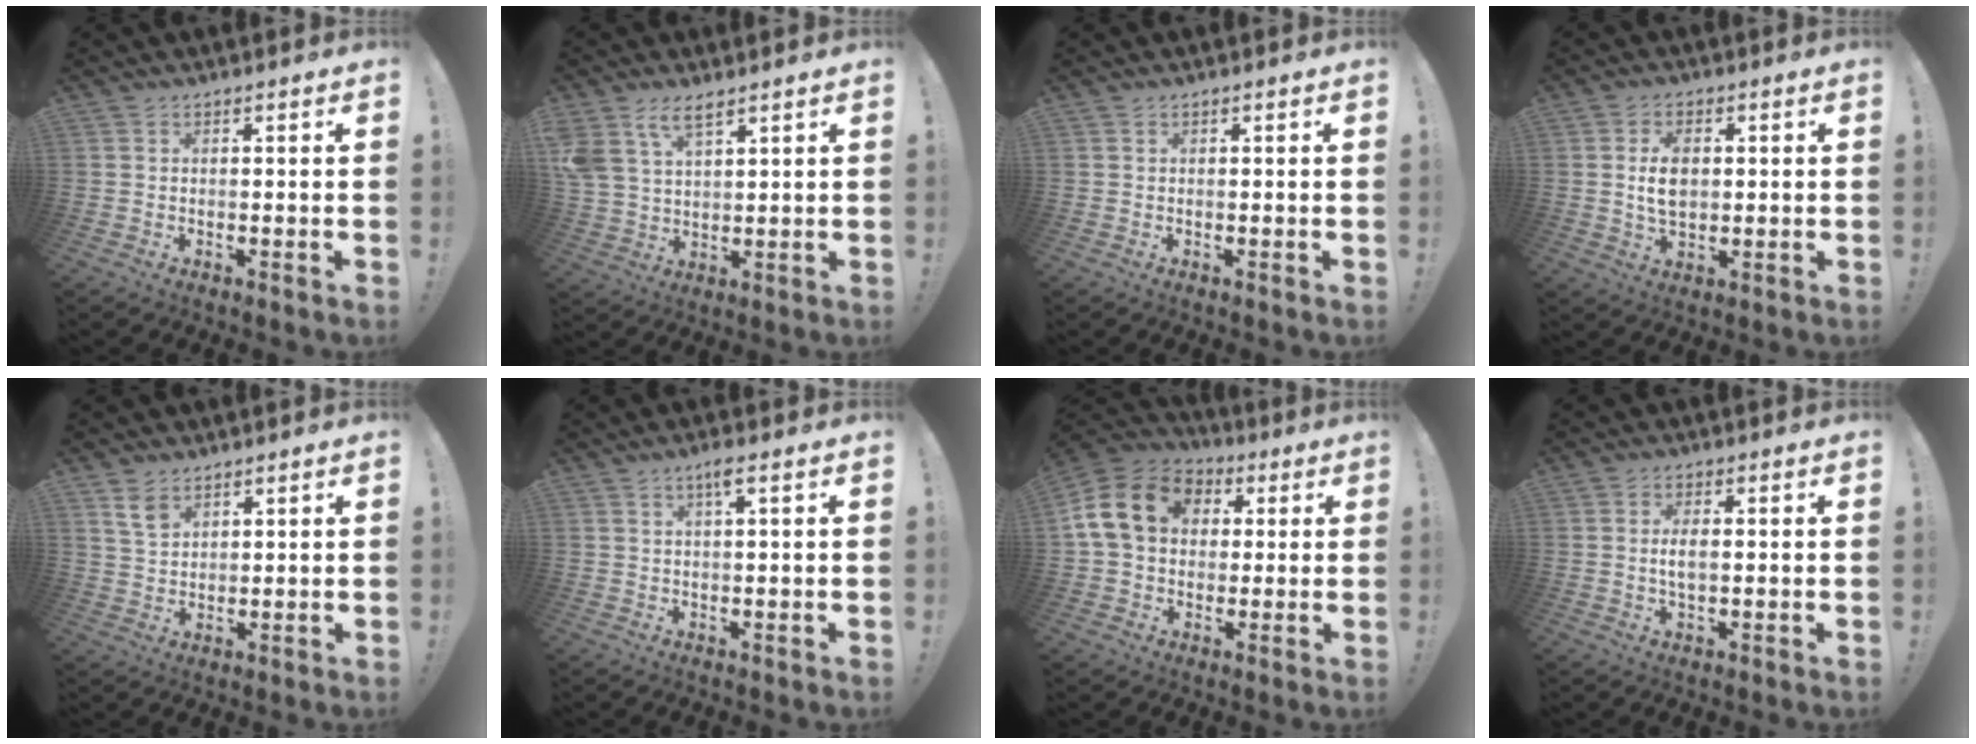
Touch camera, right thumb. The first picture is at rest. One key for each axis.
{"total": 8.4, "fx": 5.4, "fy": 4.0, "fz": 5.0, "tx": -0.108, "ty": -0.015, "tz": 0.106}
{"total": 0.0}
{"total": 7.1, "fx": 0.8, "fy": 4.6, "fz": 5.4, "tx": -0.080, "ty": 0.001, "tz": 0.012}
{"total": 5.3, "fx": 3.4, "fy": 3.2, "fz": 2.5, "tx": -0.035, "ty": -0.017, "tz": 0.063}
{"total": 3.2, "fx": 1.6, "fy": 0.1, "fz": 2.8, "tx": -0.044, "ty": -0.002, "tz": 0.020}
{"total": 16.3, "fx": 3.8, "fy": 12.5, "fz": 9.8, "tx": -0.170, "ty": 0.012, "tz": 0.075}
{"total": 3.5, "fx": -0.1, "fy": 1.4, "fz": 3.2, "tx": -0.054, "ty": -0.003, "tz": -0.008}